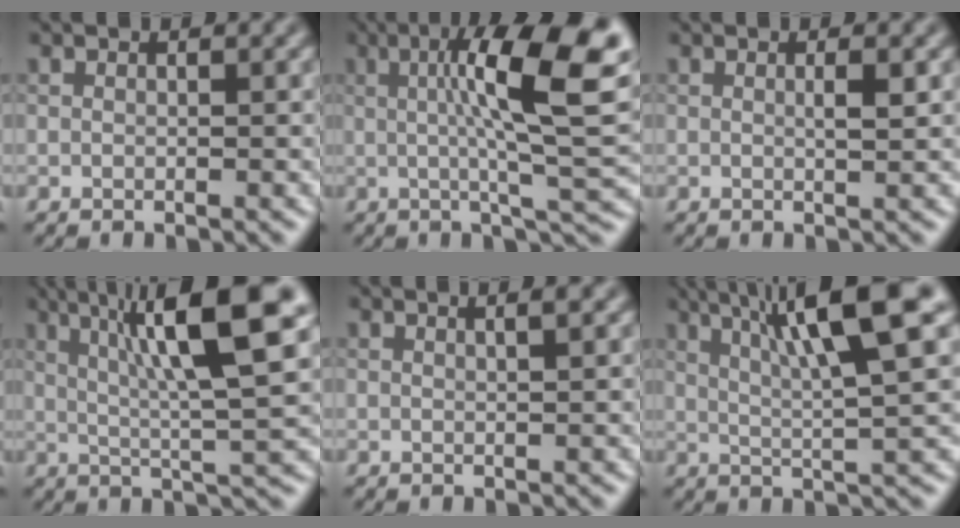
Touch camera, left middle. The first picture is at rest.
{"total": 12.2, "force": [2.4, 2.5, 11.7], "torque": [-0.164, 0.014, 0.032]}
{"total": 1.2, "force": [0.2, 0.2, 1.2], "torque": [-0.020, 0.002, 0.001]}
{"total": 11.3, "force": [3.9, 1.8, 10.4], "torque": [-0.151, 0.014, 0.062]}
{"total": 1.8, "force": [1.0, 0.6, 1.4], "torque": [-0.011, 0.003, -0.001]}
{"total": 9.4, "force": [3.9, 1.4, 8.5], "torque": [-0.117, 0.016, 0.062]}